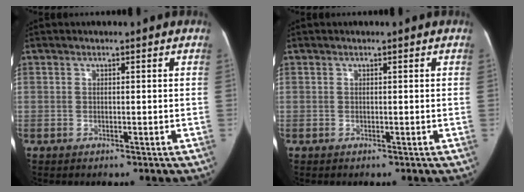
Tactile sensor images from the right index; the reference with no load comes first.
{"total": 0.0}